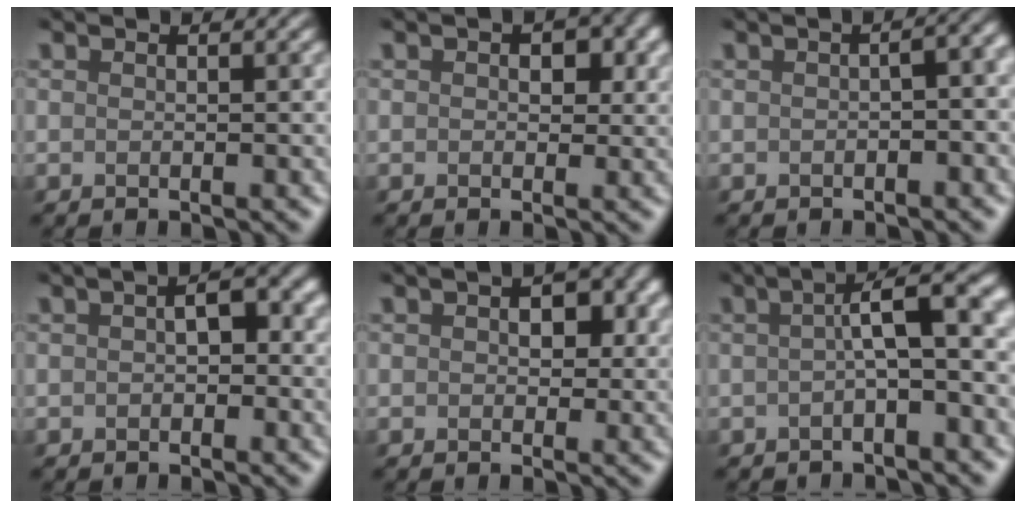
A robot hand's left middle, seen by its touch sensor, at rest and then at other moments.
{"total": 2.7, "force": [0.7, 2.0, 1.7], "torque": [-0.002, 0.009, 0.000]}
{"total": 4.0, "force": [-1.4, 1.8, 3.3], "torque": [-0.027, 0.006, -0.017]}
{"total": 2.0, "force": [-0.4, 1.1, 1.6], "torque": [-0.023, 0.011, -0.012]}
{"total": 3.0, "force": [0.6, 2.1, 2.0], "torque": [-0.004, 0.009, 0.000]}
{"total": 5.2, "force": [-0.3, 1.1, 5.1], "torque": [-0.068, 0.024, -0.014]}